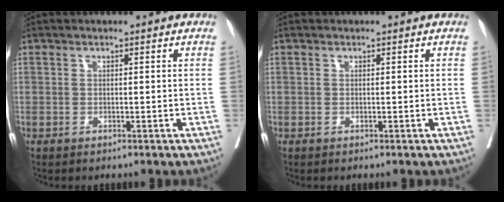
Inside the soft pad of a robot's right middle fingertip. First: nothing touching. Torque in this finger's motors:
{"motor_torque": [-0.08, 0.08, -0.01, 0.00]}